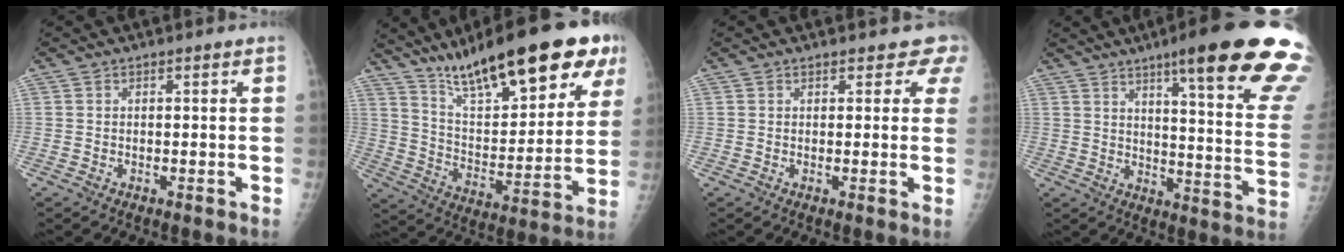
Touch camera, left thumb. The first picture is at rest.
{"total": 25.1, "force": [16.2, 7.1, 17.8], "torque": [-0.240, -0.047, 0.263]}
{"total": 3.7, "force": [3.2, 1.9, 0.3], "torque": [0.034, -0.013, 0.014]}
{"total": 25.6, "force": [16.2, 3.1, 19.6], "torque": [-0.218, -0.069, 0.210]}